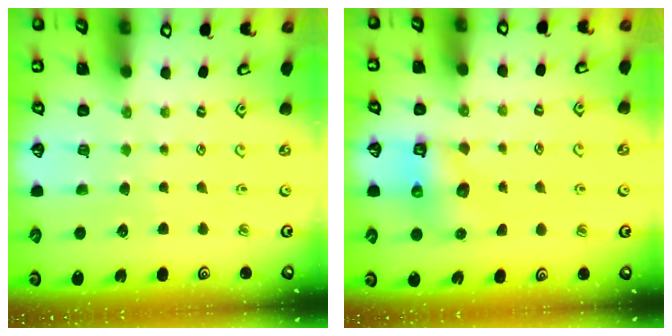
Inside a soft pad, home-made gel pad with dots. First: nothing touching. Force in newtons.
{"total": 6.4, "press": 6.4, "slide": 0.7}